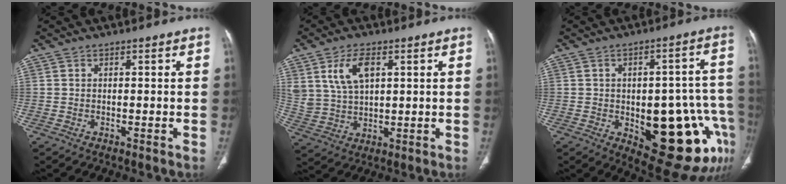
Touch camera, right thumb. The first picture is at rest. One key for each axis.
{"total": 9.1, "fx": 3.7, "fy": 5.2, "fz": 6.6, "tx": -0.123, "ty": -0.010, "tz": 0.080}
{"total": 22.1, "fx": -7.0, "fy": 9.8, "fz": 18.6, "tx": -0.177, "ty": 0.032, "tz": -0.067}